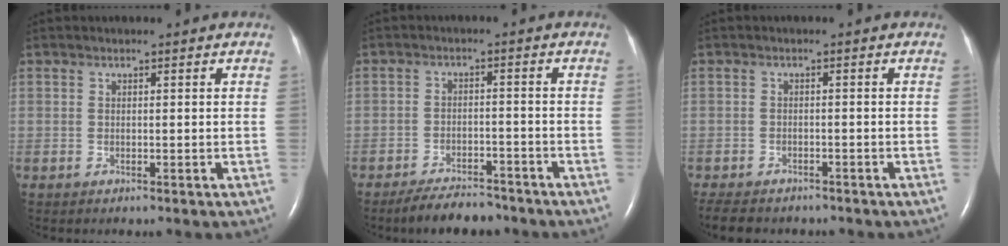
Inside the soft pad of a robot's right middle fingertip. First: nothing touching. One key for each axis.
{"total": 6.5, "fx": -5.7, "fy": 2.1, "fz": 2.4, "tx": -0.041, "ty": -0.007, "tz": -0.091}
{"total": 7.9, "fx": -6.6, "fy": 3.0, "fz": 3.1, "tx": -0.059, "ty": -0.006, "tz": -0.088}